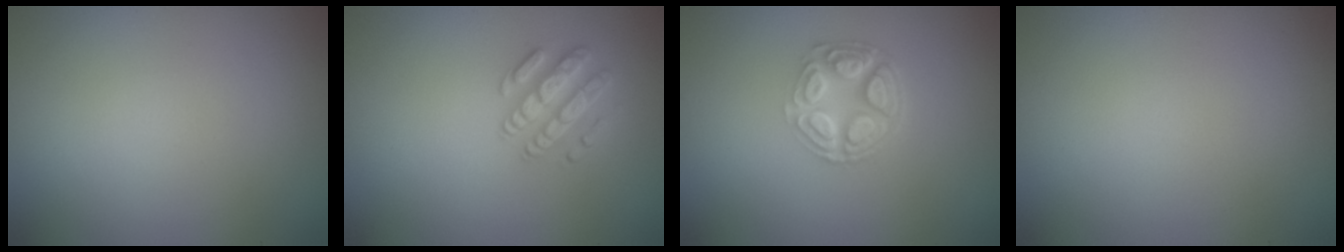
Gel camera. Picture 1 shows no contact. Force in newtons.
{"total": 2.6, "press": 2.6, "slide": 0.5}
{"total": 4.9, "press": 3.6, "slide": 3.4}
{"total": 0.0}